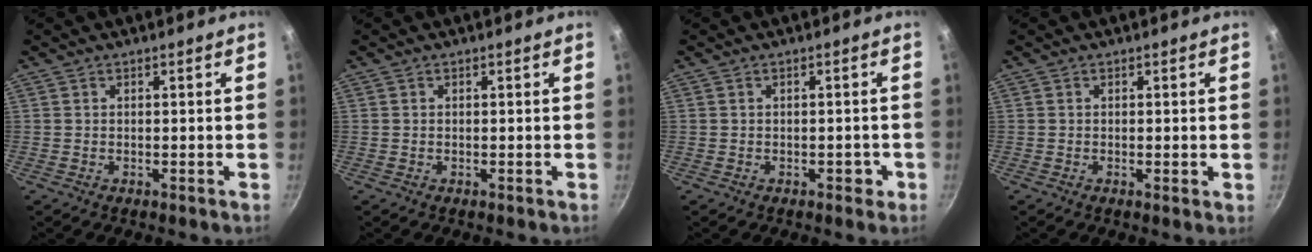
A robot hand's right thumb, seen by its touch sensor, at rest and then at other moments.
{"total": 0.0}
{"total": 2.0, "force": [-0.8, 1.3, 1.2], "torque": [0.003, 0.016, -0.005]}
{"total": 0.9, "force": [-0.1, 0.2, 0.9], "torque": [-0.014, -0.002, -0.004]}